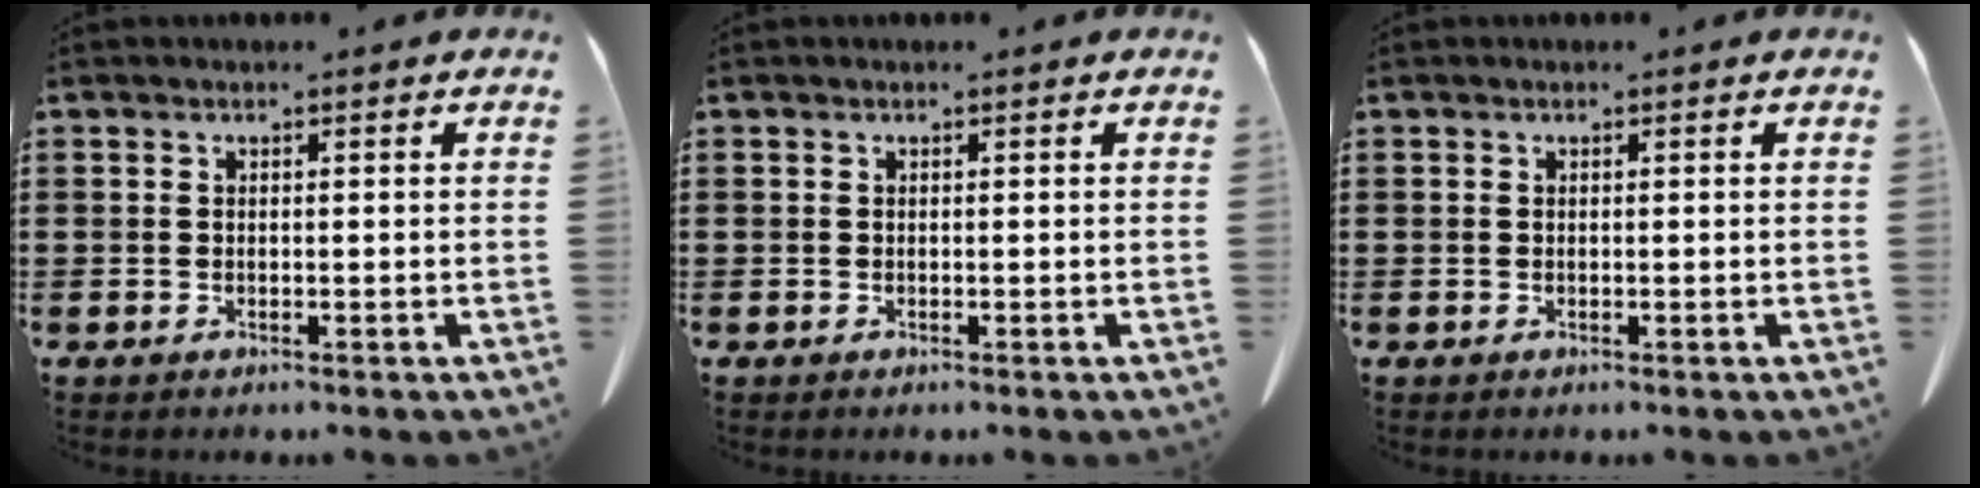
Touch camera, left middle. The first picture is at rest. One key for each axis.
{"total": 0.0}
{"total": 0.0}